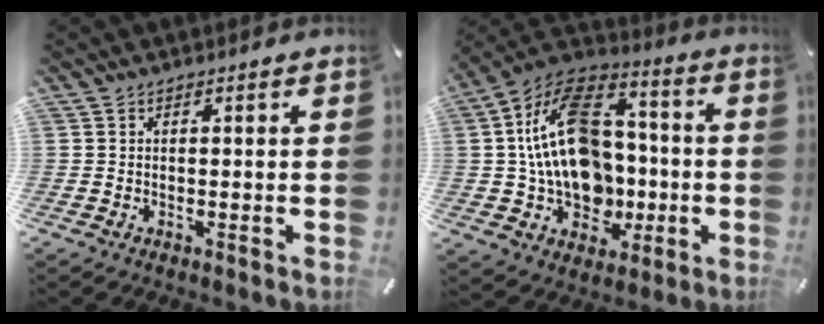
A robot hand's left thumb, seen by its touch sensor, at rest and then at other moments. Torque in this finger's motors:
{"motor_torque": [1.97, 3.04, 1.77, -1.00, 0.52]}